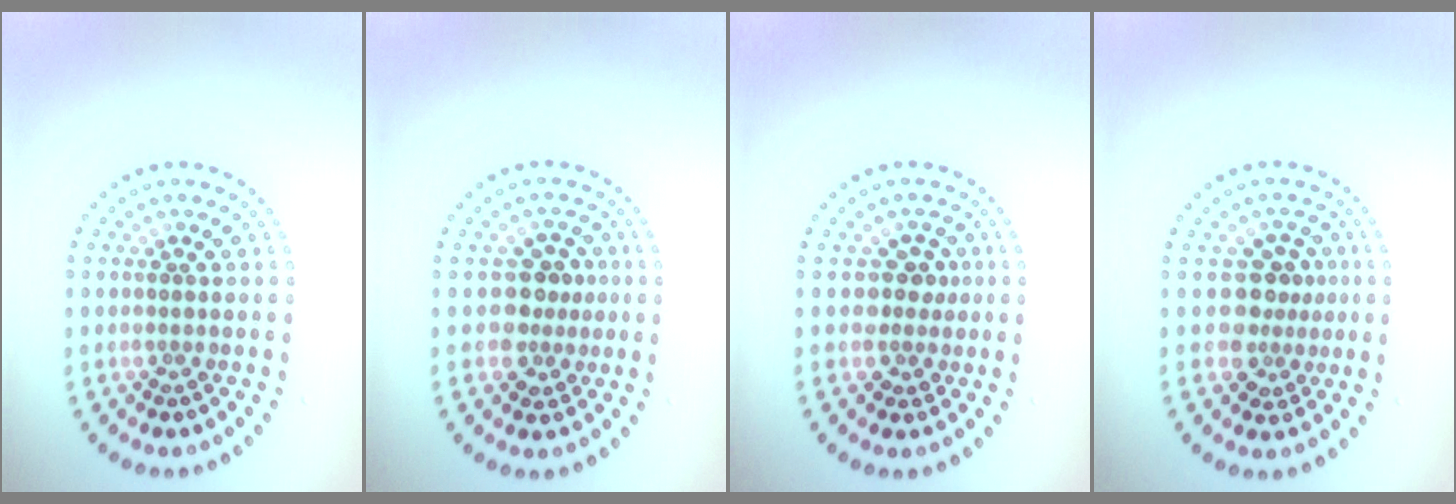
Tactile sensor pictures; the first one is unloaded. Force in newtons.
{"total": 2.8, "press": 2.5, "slide": 1.3}
{"total": 2.2, "press": 1.7, "slide": 1.4}
{"total": 3.1, "press": 2.7, "slide": 1.6}